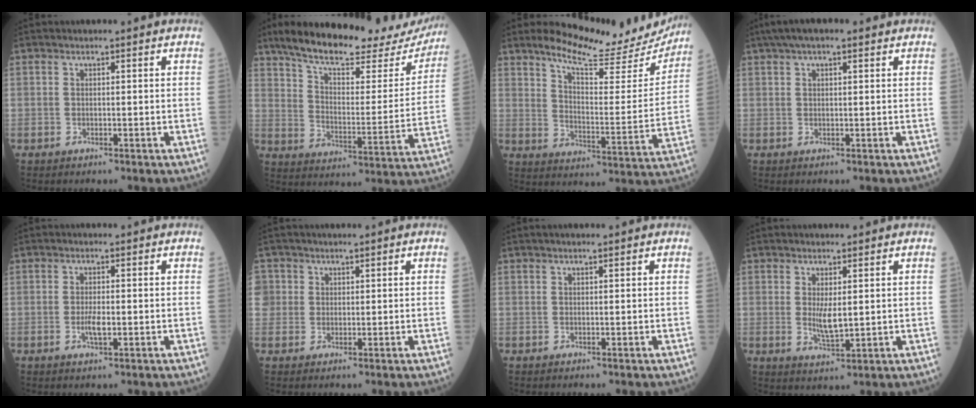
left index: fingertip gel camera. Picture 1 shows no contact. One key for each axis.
{"total": 24.7, "fx": 21.6, "fy": 5.5, "fz": 10.6, "tx": -0.159, "ty": -0.021, "tz": 0.288}
{"total": 18.5, "fx": 17.3, "fy": 2.8, "fz": 6.2, "tx": -0.085, "ty": -0.058, "tz": 0.221}
{"total": 5.4, "fx": 3.6, "fy": 1.4, "fz": 3.8, "tx": -0.064, "ty": 0.038, "tz": 0.056}
{"total": 2.2, "fx": -0.7, "fy": 0.6, "fz": 2.0, "tx": -0.041, "ty": 0.000, "tz": -0.012}
{"total": 3.2, "fx": 0.9, "fy": 3.0, "fz": 0.3, "tx": 0.006, "ty": 0.010, "tz": 0.017}
{"total": 0.8, "fx": 0.6, "fy": 0.1, "fz": 0.5, "tx": -0.005, "ty": 0.008, "tz": 0.007}
{"total": 3.3, "fx": 0.4, "fy": 1.0, "fz": 3.2, "tx": -0.058, "ty": -0.008, "tz": 0.013}